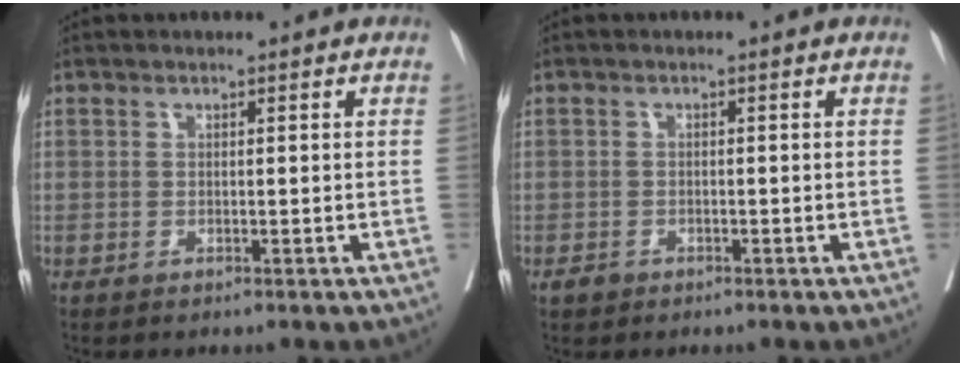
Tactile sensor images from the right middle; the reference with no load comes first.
{"total": 1.2, "force": [-0.8, 0.8, 0.3], "torque": [-0.006, 0.002, -0.012]}